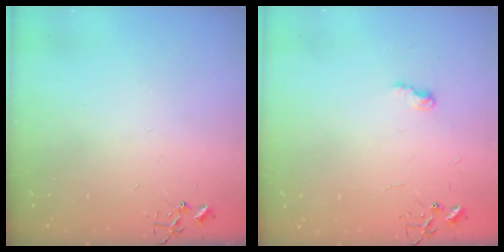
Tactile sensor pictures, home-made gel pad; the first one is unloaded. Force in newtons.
{"total": 5.0, "press": 4.9, "slide": 0.7}